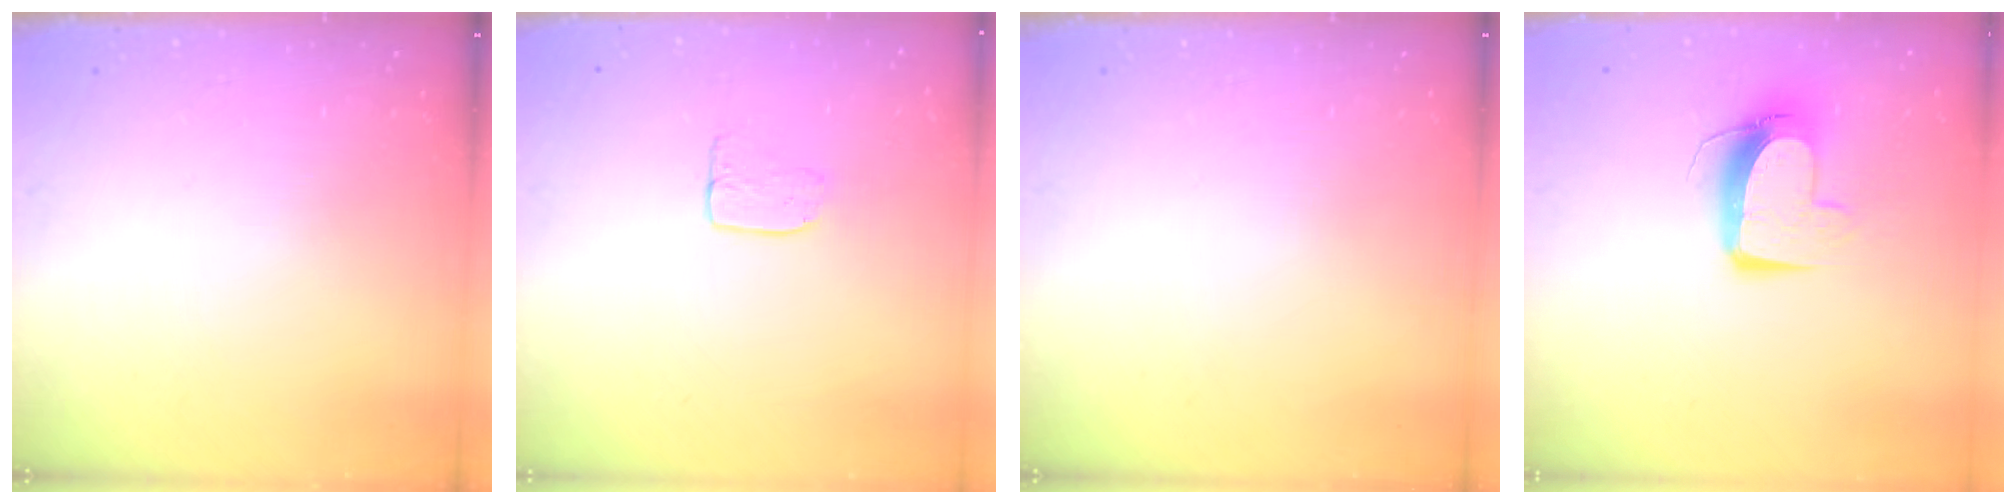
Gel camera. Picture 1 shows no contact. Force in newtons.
{"total": 6.1, "press": 6.1, "slide": 0.4}
{"total": 0.0}
{"total": 10.6, "press": 10.6, "slide": 0.6}